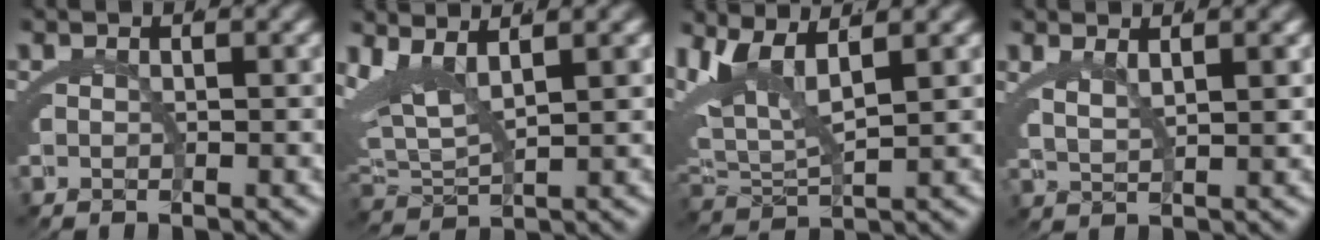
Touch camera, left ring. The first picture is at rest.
{"total": 6.1, "force": [2.2, 3.7, 4.4], "torque": [-0.116, -0.004, 0.047]}
{"total": 7.9, "force": [3.5, 4.5, 5.5], "torque": [-0.145, 0.000, 0.063]}
{"total": 2.3, "force": [1.7, 0.2, 1.5], "torque": [-0.030, -0.008, 0.041]}